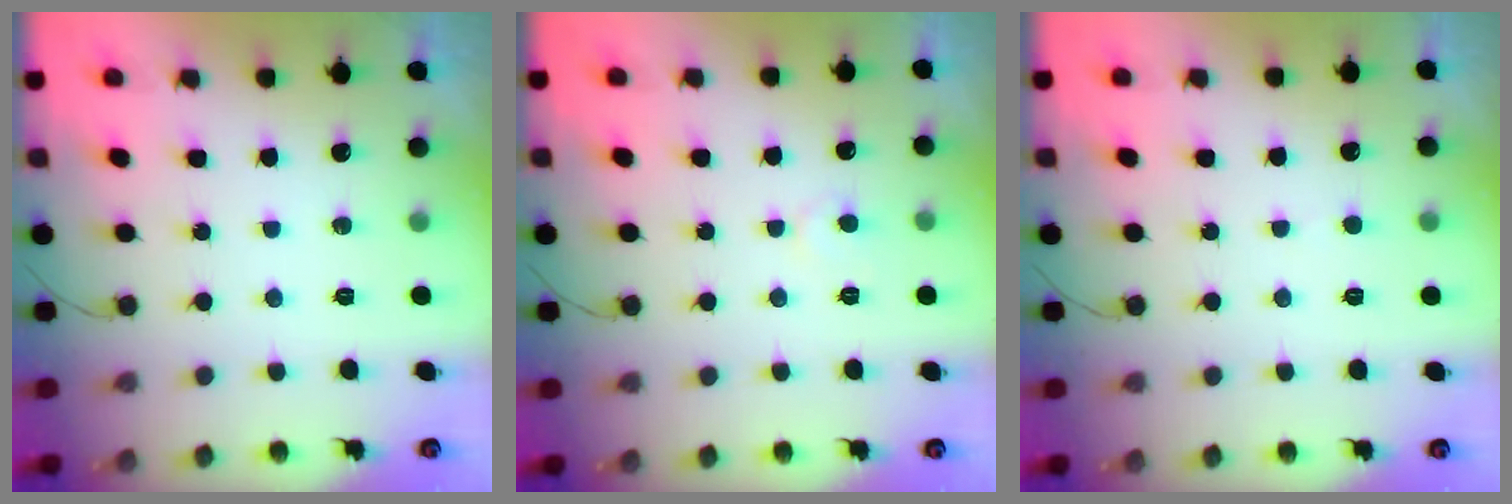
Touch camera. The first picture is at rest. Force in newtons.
{"total": 4.0, "press": 4.0, "slide": 0.4}
{"total": 3.4, "press": 3.4, "slide": 0.4}